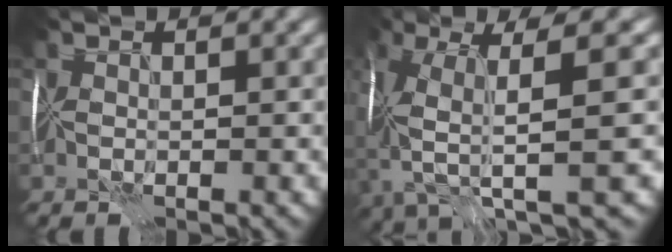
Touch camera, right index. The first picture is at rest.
{"total": 9.7, "force": [-1.7, 1.9, 9.3], "torque": [-0.181, -0.012, -0.019]}